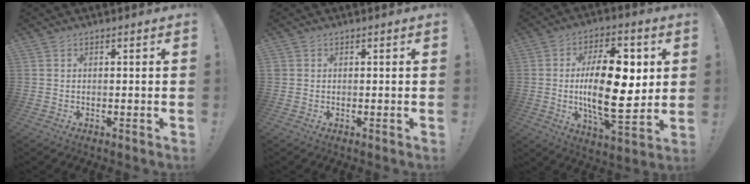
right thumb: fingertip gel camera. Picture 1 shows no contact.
{"total": 0.7, "force": [0.2, 0.6, 0.0], "torque": [-0.004, 0.003, 0.005]}
{"total": 22.1, "force": [1.5, 9.8, 19.8], "torque": [-0.330, -0.010, 0.018]}